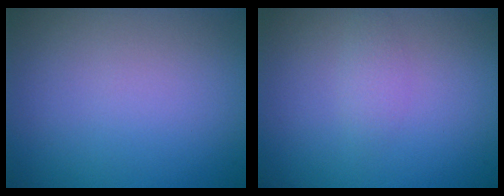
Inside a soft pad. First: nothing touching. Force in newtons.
{"total": 1.2, "press": 1.2, "slide": 0.0}